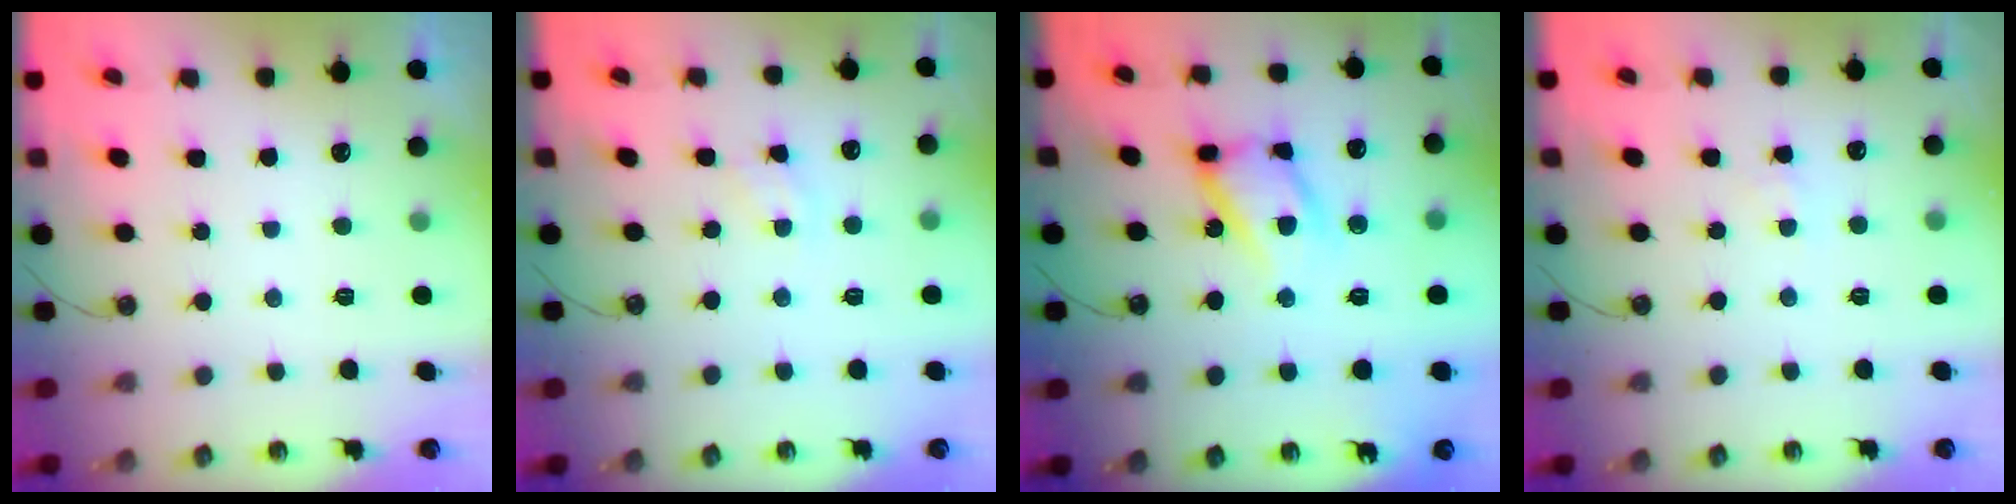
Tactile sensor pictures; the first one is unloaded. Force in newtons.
{"total": 2.4, "press": 2.3, "slide": 0.4}
{"total": 14.5, "press": 14.2, "slide": 2.5}
{"total": 2.5, "press": 2.4, "slide": 0.4}